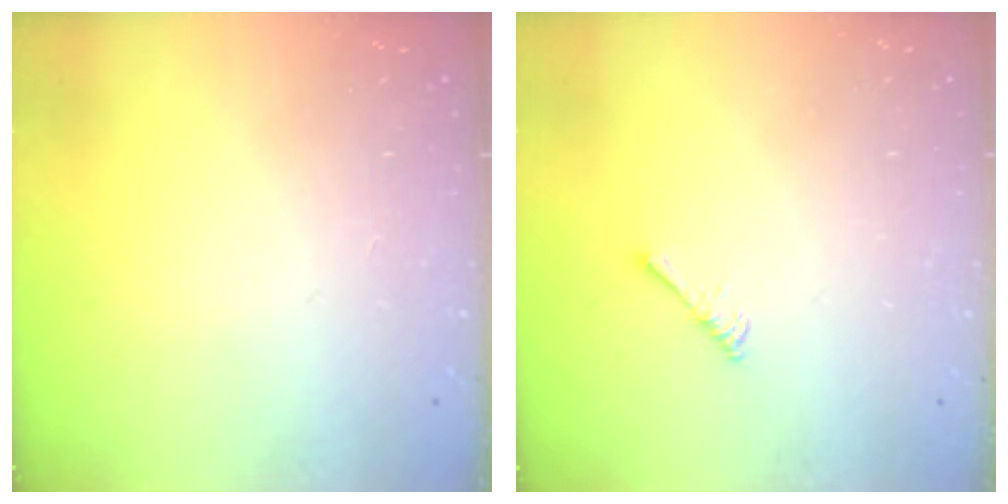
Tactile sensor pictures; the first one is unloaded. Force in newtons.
{"total": 2.7, "press": 2.6, "slide": 0.5}